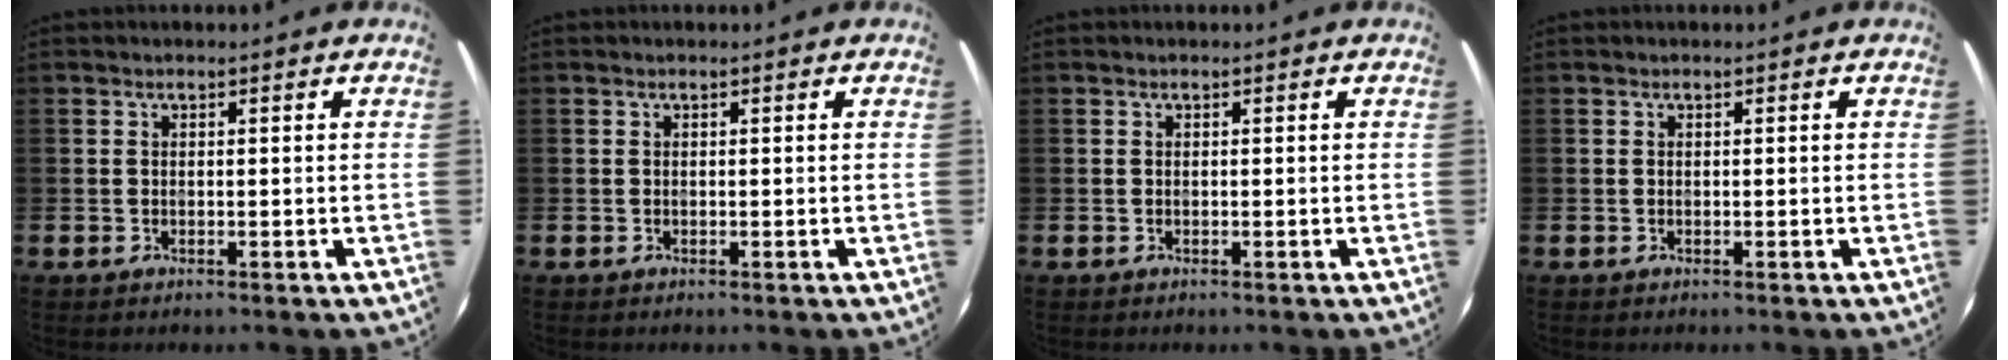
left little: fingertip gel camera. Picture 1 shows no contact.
{"total": 0.0}
{"total": 0.0}
{"total": 0.0}